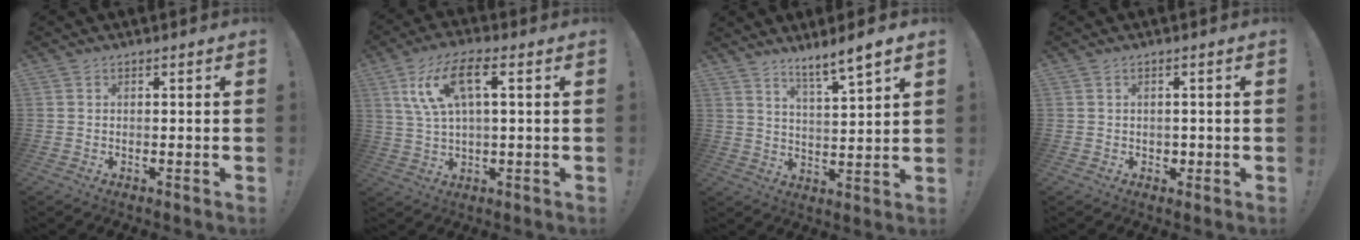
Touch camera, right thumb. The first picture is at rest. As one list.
[{"total": 12.2, "force": [4.3, 4.7, 10.4], "torque": [-0.206, 0.002, 0.078]}, {"total": 7.3, "force": [5.9, -0.1, 4.3], "torque": [-0.063, -0.045, 0.096]}, {"total": 1.6, "force": [0.2, 1.6, 0.3], "torque": [0.003, -0.003, 0.002]}]